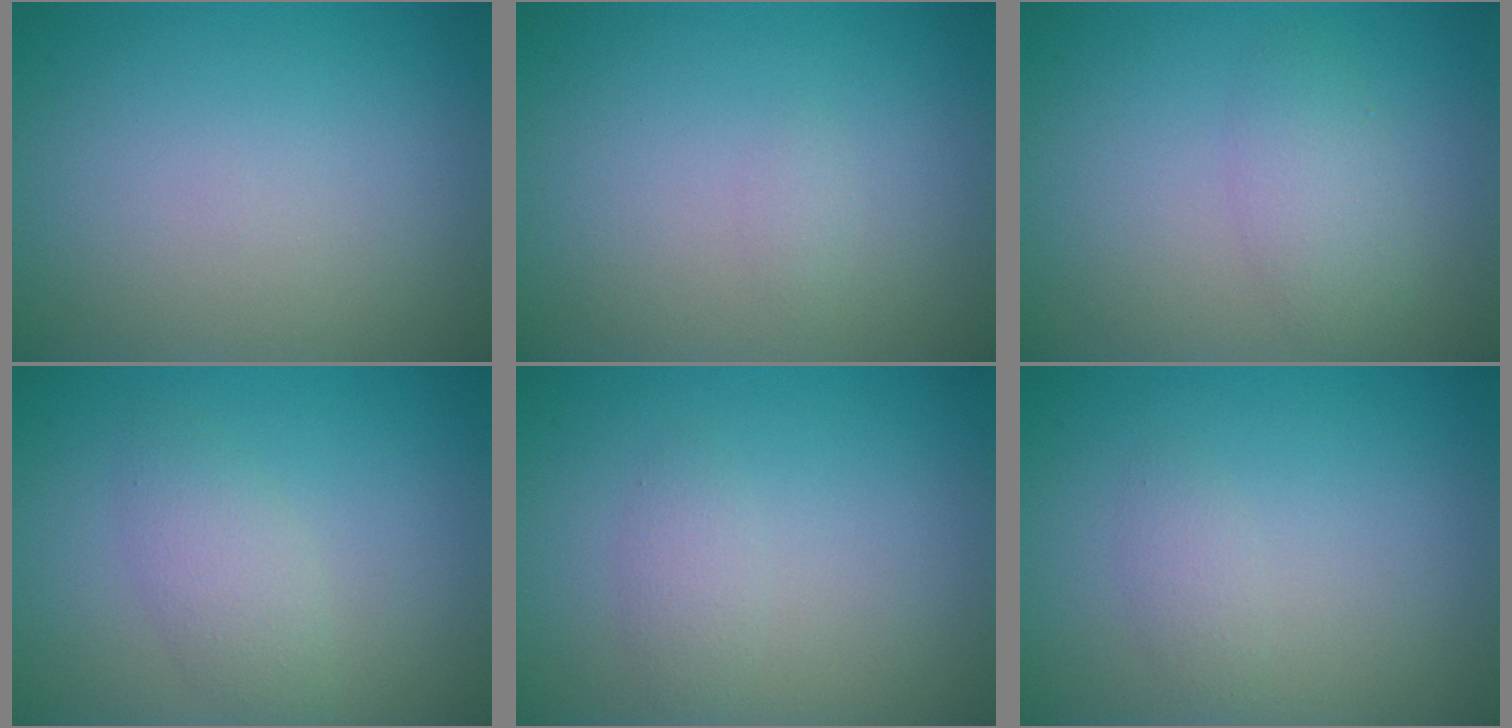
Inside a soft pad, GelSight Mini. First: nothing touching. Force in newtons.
{"total": 0.6, "press": 0.6, "slide": 0.1}
{"total": 2.4, "press": 2.4, "slide": 0.1}
{"total": 2.4, "press": 2.4, "slide": 0.1}
{"total": 1.3, "press": 1.3, "slide": 0.1}
{"total": 1.1, "press": 1.1, "slide": 0.0}